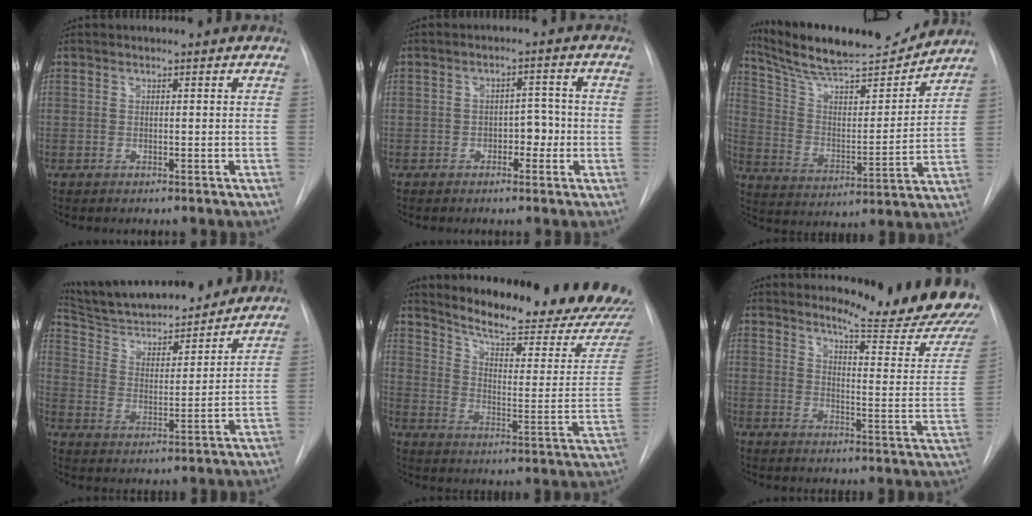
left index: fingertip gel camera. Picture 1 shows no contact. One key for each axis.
{"total": 3.3, "fx": -1.2, "fy": 2.0, "fz": 2.4, "tx": -0.024, "ty": 0.007, "tz": -0.019}
{"total": 19.0, "fx": 17.5, "fy": 1.9, "fz": 7.1, "tx": -0.123, "ty": -0.013, "tz": 0.280}
{"total": 18.9, "fx": 17.4, "fy": 3.0, "fz": 6.8, "tx": -0.109, "ty": -0.001, "tz": 0.271}
{"total": 23.5, "fx": 21.9, "fy": 1.4, "fz": 8.4, "tx": -0.123, "ty": -0.102, "tz": 0.279}
{"total": 19.2, "fx": 17.6, "fy": 0.3, "fz": 7.6, "tx": -0.101, "ty": -0.127, "tz": 0.203}